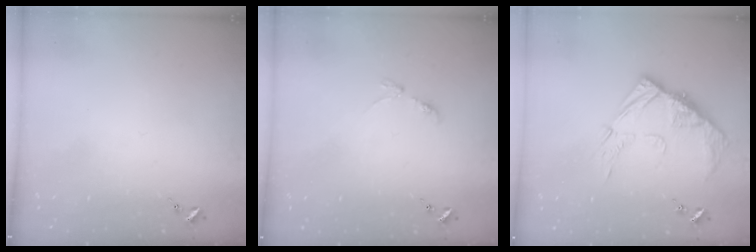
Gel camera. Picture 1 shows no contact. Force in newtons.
{"total": 2.8, "press": 2.8, "slide": 0.5}
{"total": 12.2, "press": 12.1, "slide": 0.9}